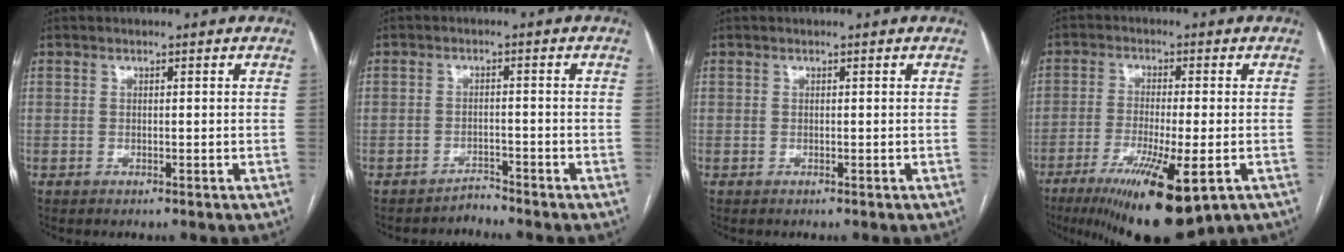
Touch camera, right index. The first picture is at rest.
{"total": 1.9, "force": [-1.8, 0.1, -0.5], "torque": [0.018, -0.007, -0.030]}
{"total": 0.0}
{"total": 15.4, "force": [-8.2, 2.8, 12.7], "torque": [-0.186, -0.038, -0.124]}